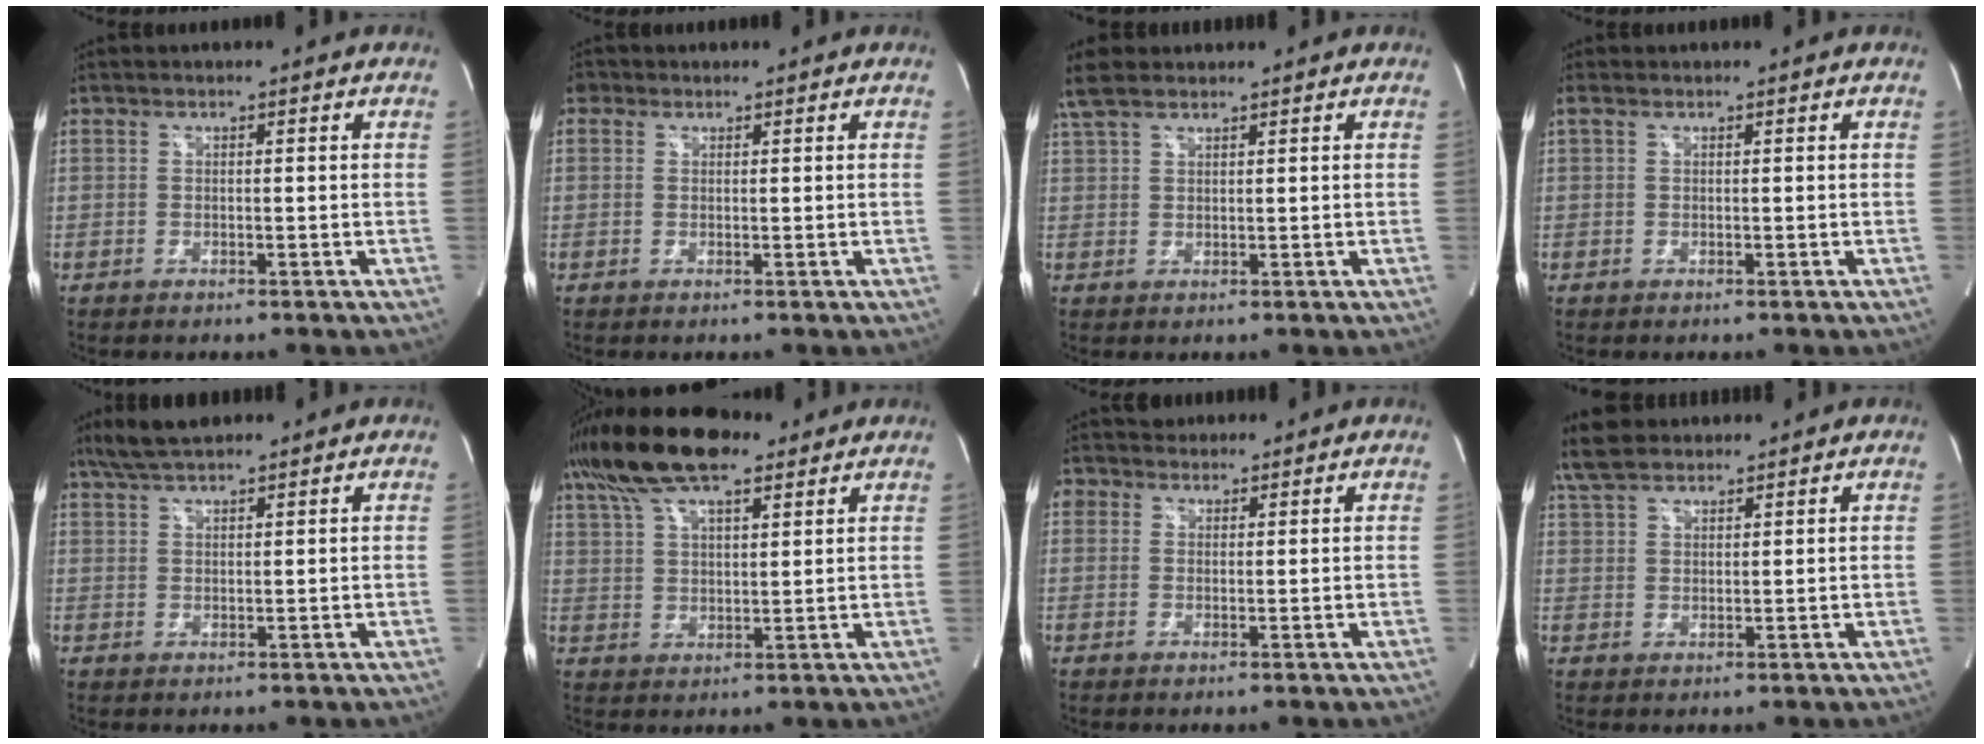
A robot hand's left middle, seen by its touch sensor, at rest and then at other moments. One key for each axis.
{"total": 1.5, "fx": 0.8, "fy": 1.3, "fz": 0.2, "tx": 0.002, "ty": 0.007, "tz": 0.009}
{"total": 5.1, "fx": 4.1, "fy": 1.7, "fz": 2.5, "tx": -0.065, "ty": 0.023, "tz": 0.085}
{"total": 0.9, "fx": 0.7, "fy": 0.4, "fz": 0.5, "tx": -0.019, "ty": 0.019, "tz": 0.016}
{"total": 5.6, "fx": 4.7, "fy": 1.1, "fz": 2.9, "tx": -0.062, "ty": 0.021, "tz": 0.088}
{"total": 13.8, "fx": 10.3, "fy": 4.0, "fz": 8.3, "tx": -0.172, "ty": 0.031, "tz": 0.186}
{"total": 3.1, "fx": 2.0, "fy": 2.3, "fz": 0.0, "tx": -0.001, "ty": 0.020, "tz": 0.033}
{"total": 7.3, "fx": 6.1, "fy": 2.5, "fz": 3.0, "tx": -0.075, "ty": 0.023, "tz": 0.123}